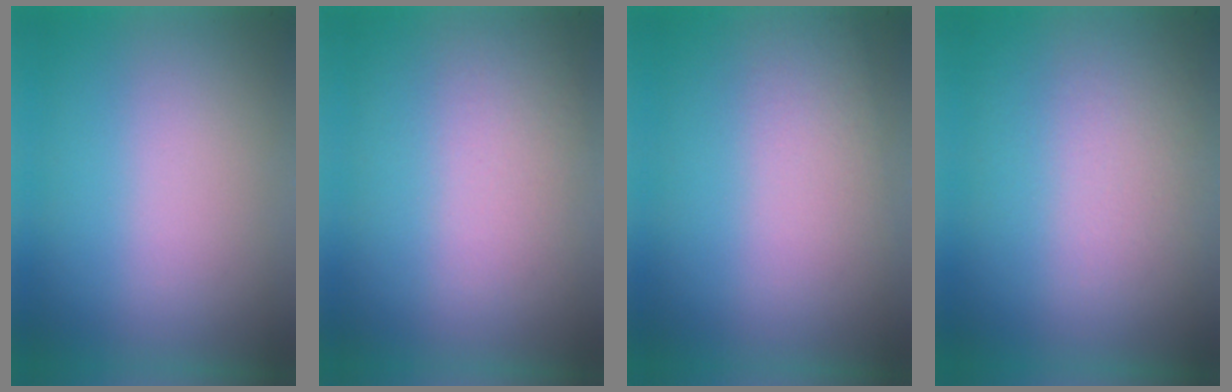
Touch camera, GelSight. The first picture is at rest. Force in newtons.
{"total": 1.4}
{"total": 1.1}
{"total": 2.5}